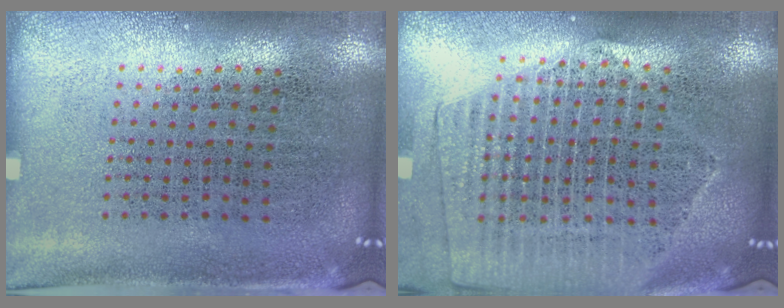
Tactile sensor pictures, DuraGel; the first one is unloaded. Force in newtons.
{"total": 2.2, "press": 2.0, "slide": 1.0}